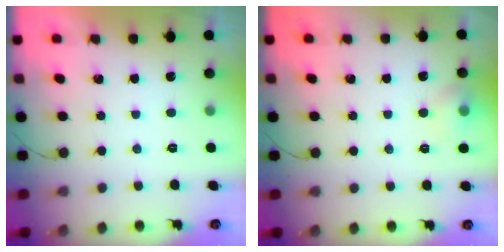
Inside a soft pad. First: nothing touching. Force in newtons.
{"total": 6.3, "press": 6.2, "slide": 1.1}